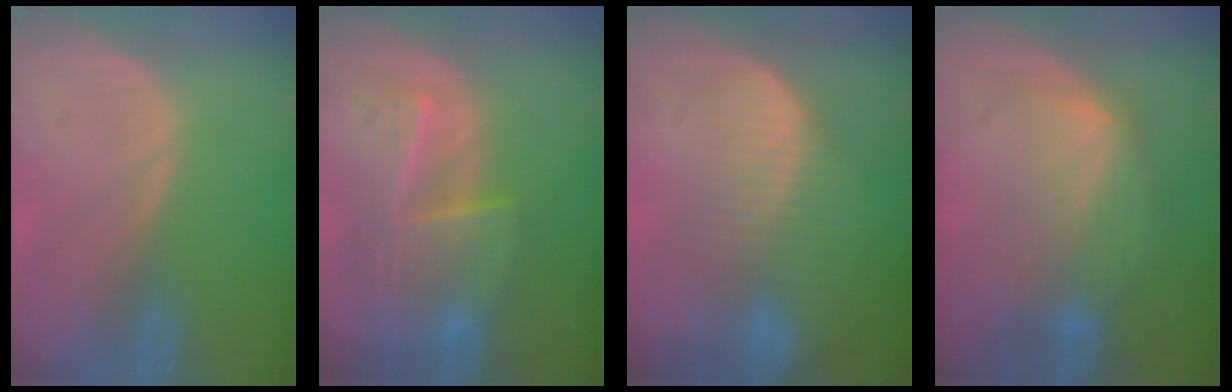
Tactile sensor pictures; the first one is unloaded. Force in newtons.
{"total": 8.9, "press": 8.1, "slide": 3.7}
{"total": 6.8, "press": 6.7, "slide": 1.4}
{"total": 7.1, "press": 7.1, "slide": 0.8}